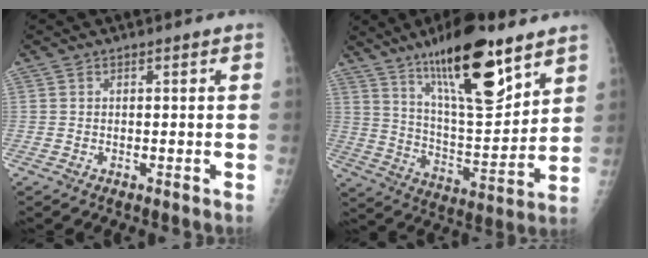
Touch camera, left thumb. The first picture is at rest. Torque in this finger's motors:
{"motor_torque": [0.78, 0.26, 1.51, -1.26, 0.23]}